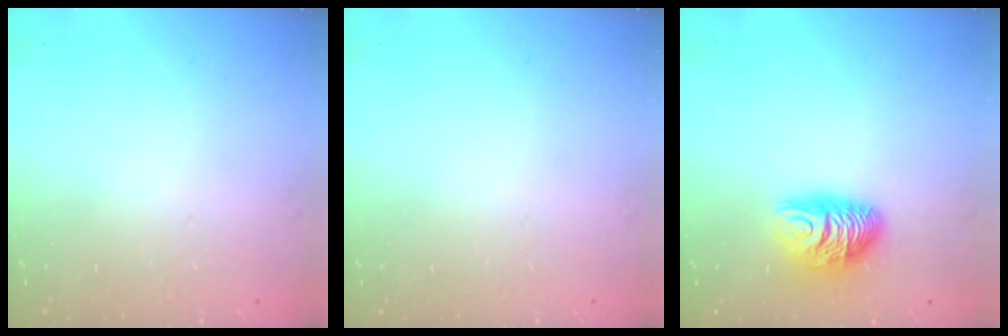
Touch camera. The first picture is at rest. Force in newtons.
{"total": 0.0}
{"total": 8.9, "press": 8.9, "slide": 0.8}